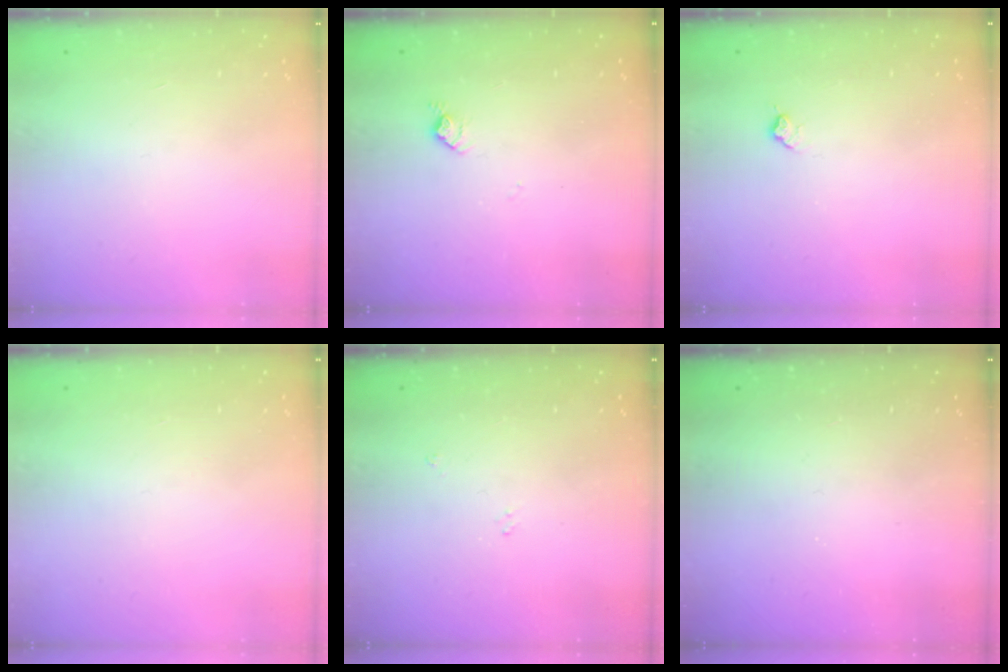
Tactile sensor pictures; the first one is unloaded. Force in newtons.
{"total": 6.3, "press": 6.2, "slide": 0.7}
{"total": 5.7, "press": 5.7, "slide": 0.7}
{"total": 0.0}
{"total": 2.7, "press": 2.7, "slide": 0.4}
{"total": 0.0}